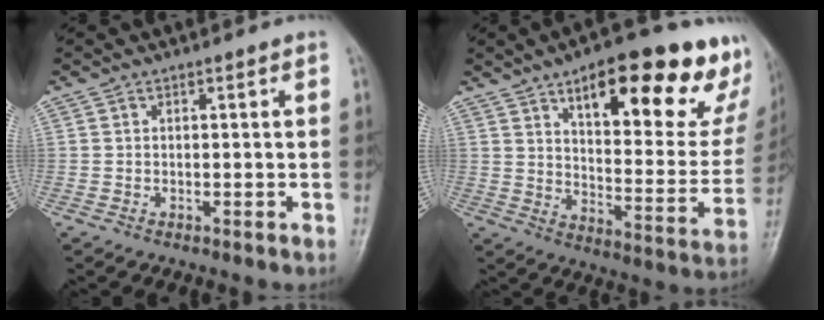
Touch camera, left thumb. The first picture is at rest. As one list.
[{"total": 28.1, "force": [16.0, 9.8, 20.9], "torque": [-0.238, -0.051, 0.229]}]